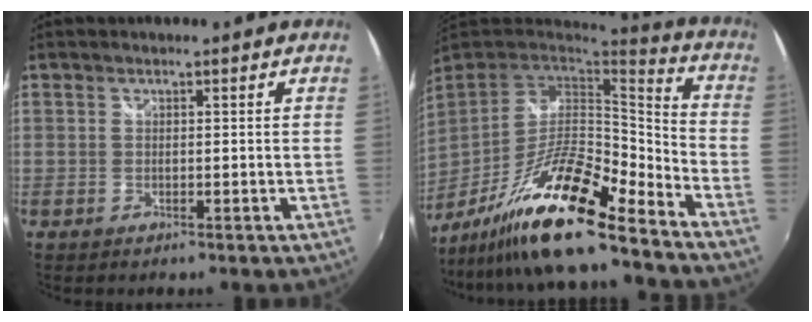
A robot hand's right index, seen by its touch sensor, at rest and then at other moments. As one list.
[{"total": 20.6, "force": [-14.0, 2.6, 14.8], "torque": [-0.274, -0.030, -0.262]}]